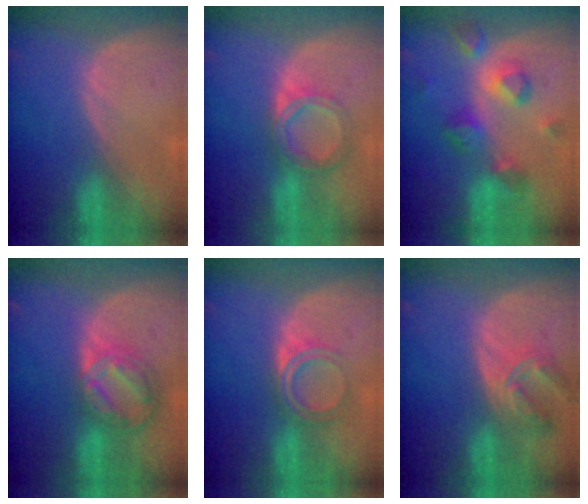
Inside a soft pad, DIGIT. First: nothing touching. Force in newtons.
{"total": 5.6, "press": 5.3, "slide": 1.9}
{"total": 8.1, "press": 7.7, "slide": 2.7}
{"total": 8.6, "press": 7.3, "slide": 4.6}
{"total": 4.8, "press": 4.2, "slide": 2.4}
{"total": 6.8, "press": 6.3, "slide": 2.5}